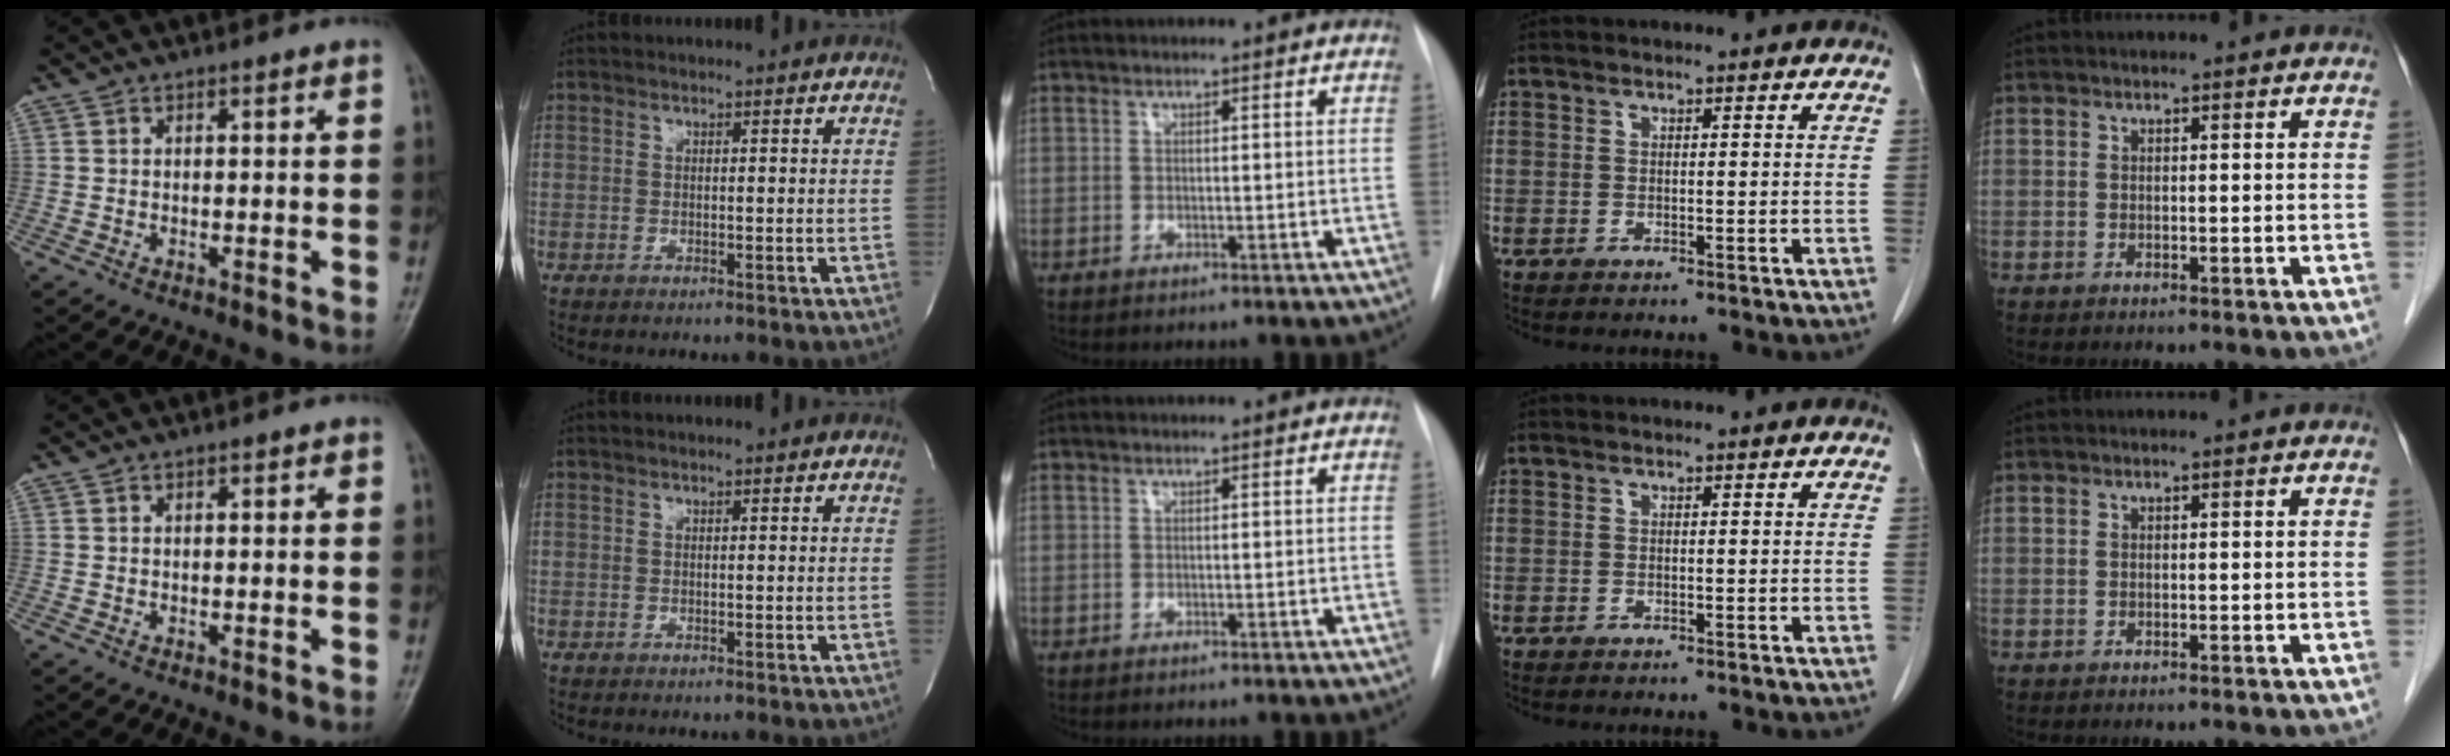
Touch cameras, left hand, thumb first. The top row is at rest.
{"index": {"total": 0.7, "force": [0.7, 0.0, 0.2], "torque": [-0.009, 0.003, 0.009]}}